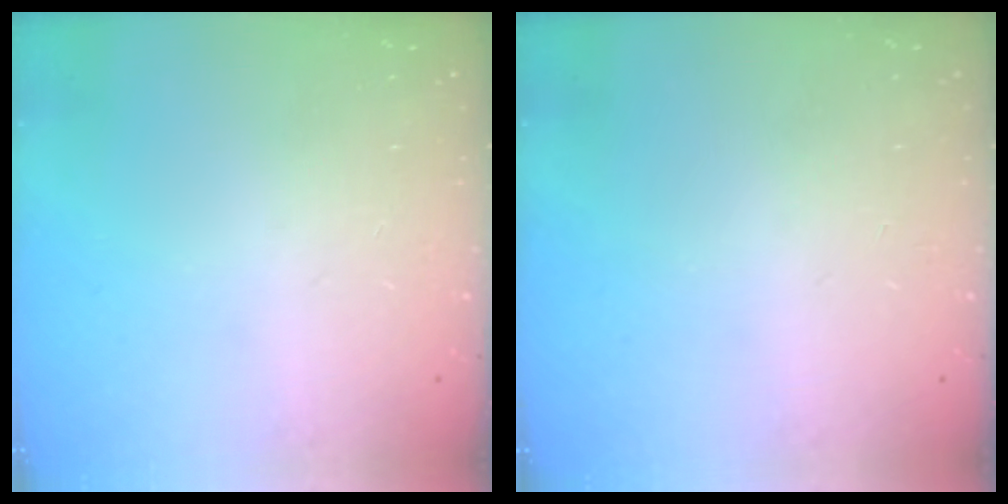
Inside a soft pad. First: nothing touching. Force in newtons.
{"total": 0.0}